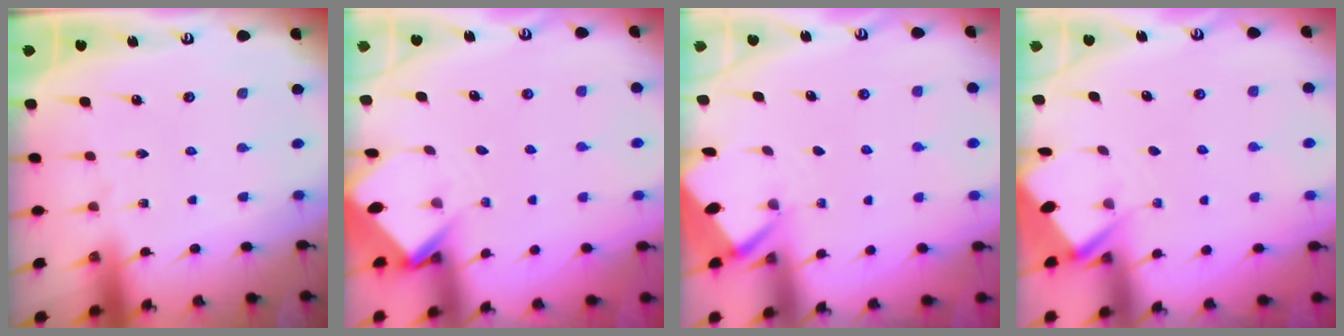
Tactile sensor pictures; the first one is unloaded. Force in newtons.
{"total": 3.4, "press": 3.4, "slide": 0.2}
{"total": 2.6, "press": 2.6, "slide": 0.0}
{"total": 2.9, "press": 2.9, "slide": 0.4}